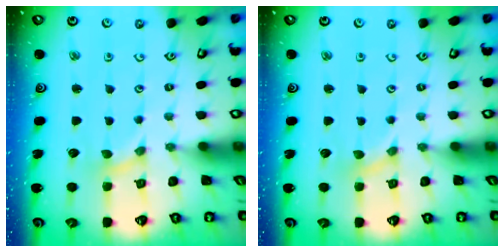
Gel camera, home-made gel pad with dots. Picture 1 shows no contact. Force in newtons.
{"total": 0.0}